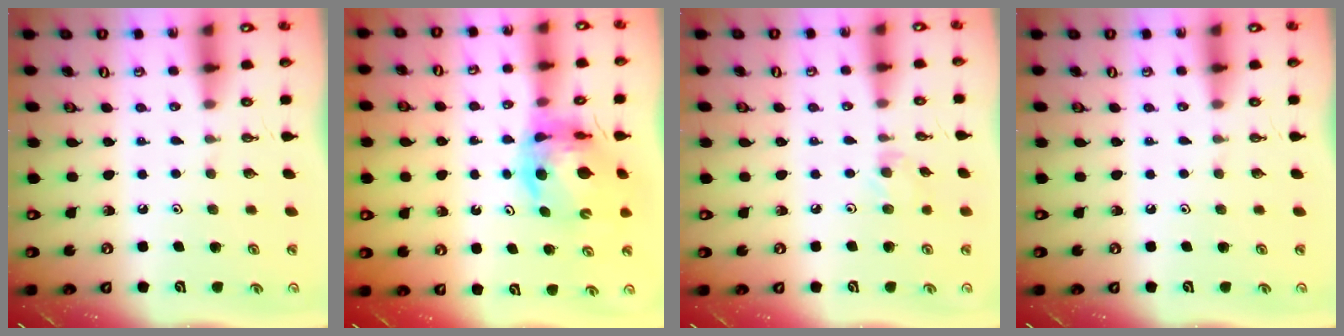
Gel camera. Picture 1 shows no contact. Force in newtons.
{"total": 11.7, "press": 11.7, "slide": 1.2}
{"total": 3.6, "press": 3.6, "slide": 0.5}
{"total": 0.0}